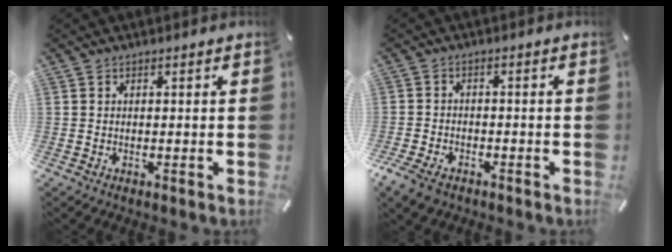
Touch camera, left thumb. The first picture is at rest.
{"total": 4.2, "force": [-2.9, 2.6, 1.7], "torque": [-0.052, 0.011, -0.061]}